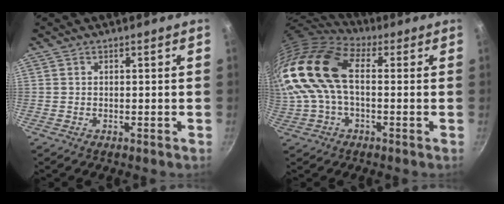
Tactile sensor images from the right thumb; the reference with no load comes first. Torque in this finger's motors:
{"motor_torque": [1.33, 3.68, 2.77, 0.00, 0.53]}